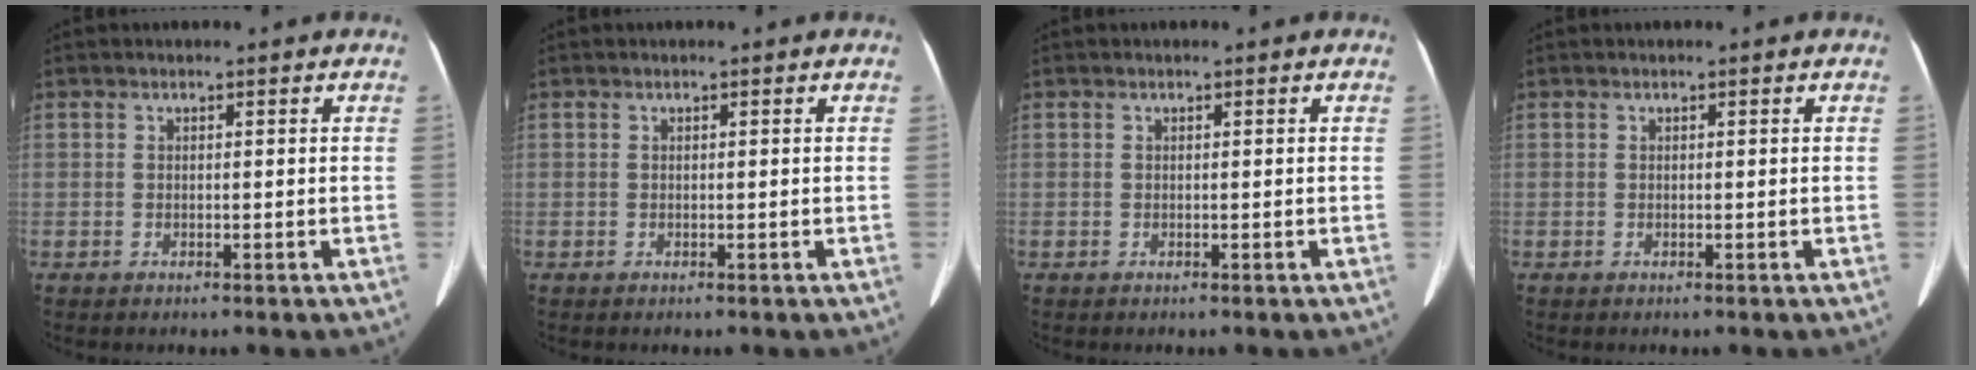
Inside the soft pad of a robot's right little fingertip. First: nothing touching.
{"total": 0.0}
{"total": 0.0}
{"total": 0.0}